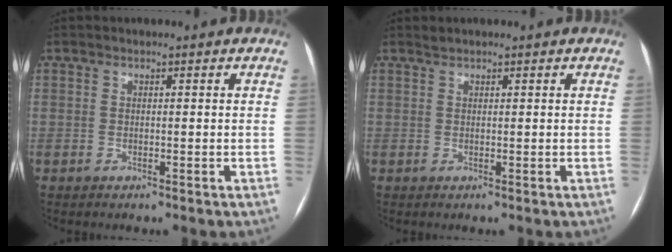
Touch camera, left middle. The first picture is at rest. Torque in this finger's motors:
{"motor_torque": [0.08, -0.07, -0.02, -0.01]}